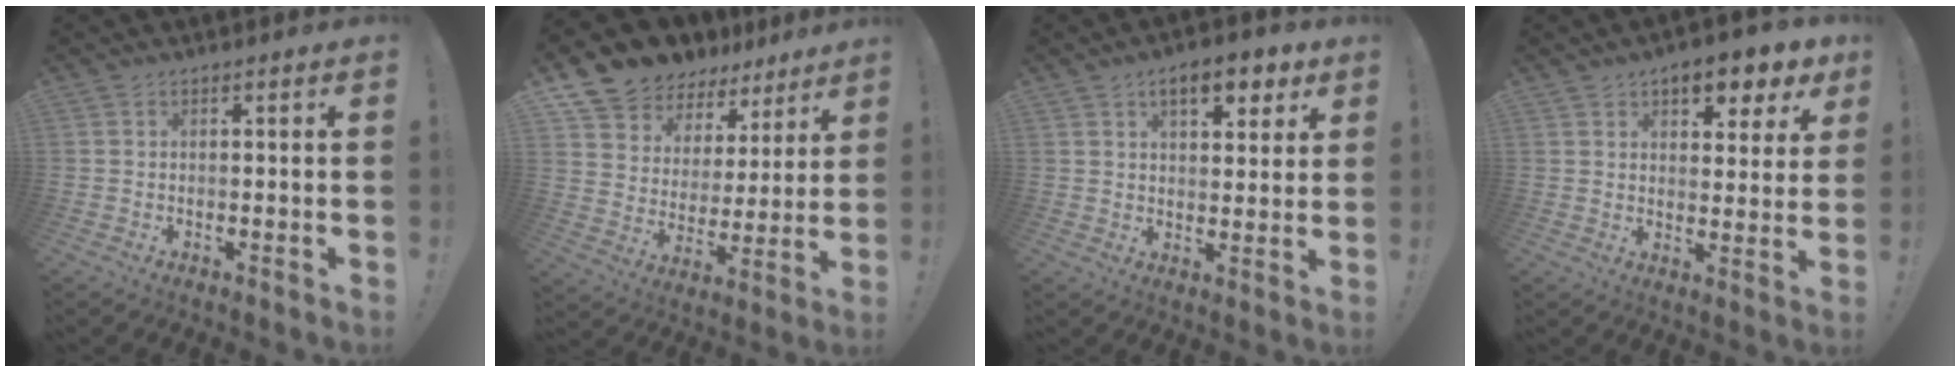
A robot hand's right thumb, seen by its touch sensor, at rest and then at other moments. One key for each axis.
{"total": 10.7, "fx": 9.1, "fy": 5.4, "fz": 1.1, "tx": -0.044, "ty": -0.081, "tz": 0.174}
{"total": 8.9, "fx": 4.9, "fy": 3.9, "fz": 6.3, "tx": -0.079, "ty": -0.016, "tz": 0.081}
{"total": 8.6, "fx": 5.4, "fy": 4.1, "fz": 5.3, "tx": -0.058, "ty": -0.033, "tz": 0.092}